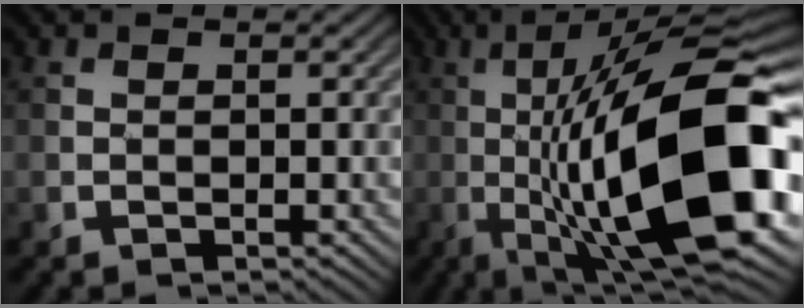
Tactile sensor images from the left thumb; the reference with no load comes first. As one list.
[{"total": 19.6, "force": [-2.6, 5.7, 18.6], "torque": [-0.291, 0.014, -0.044]}]